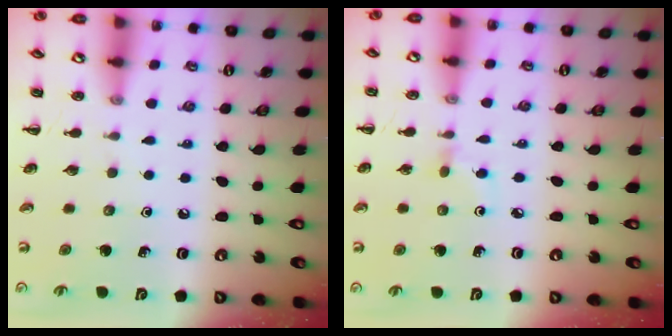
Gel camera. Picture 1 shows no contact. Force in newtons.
{"total": 2.3, "press": 2.1, "slide": 0.9}